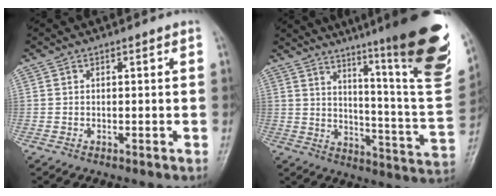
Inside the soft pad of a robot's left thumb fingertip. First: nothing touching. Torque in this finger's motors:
{"motor_torque": [3.12, 1.32, 1.52, -1.25, 0.42]}